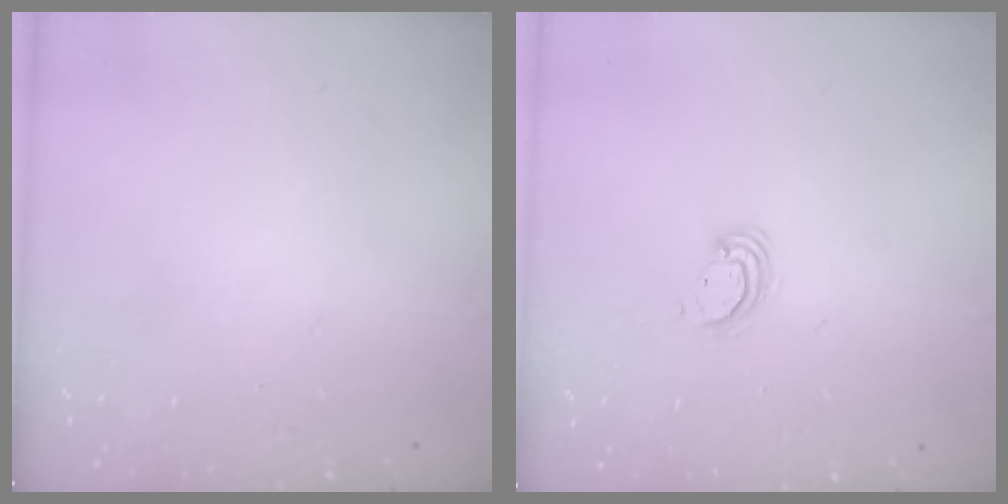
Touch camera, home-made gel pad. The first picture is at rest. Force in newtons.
{"total": 3.9, "press": 3.9, "slide": 0.4}